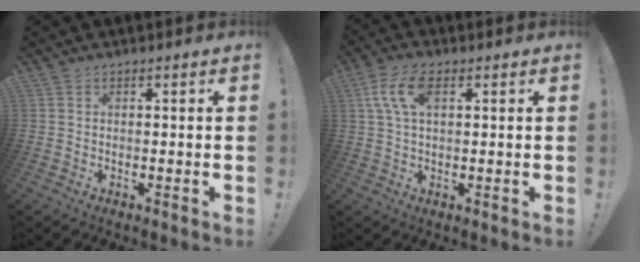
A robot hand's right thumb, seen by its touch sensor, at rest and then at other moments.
{"total": 8.3, "force": [2.7, 3.7, 6.8], "torque": [-0.133, 0.006, 0.051]}